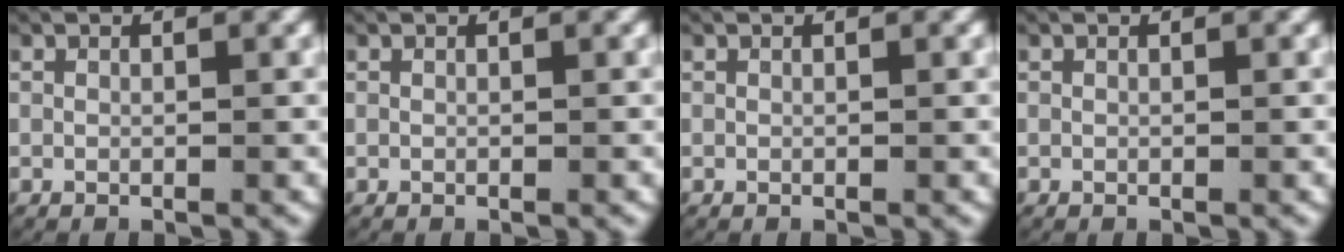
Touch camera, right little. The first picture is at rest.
{"total": 0.0}
{"total": 0.0}
{"total": 0.0}